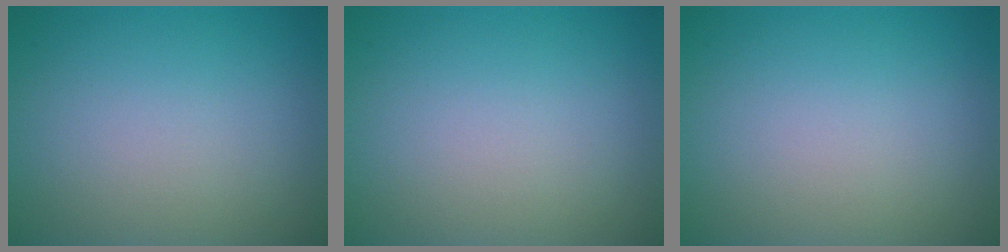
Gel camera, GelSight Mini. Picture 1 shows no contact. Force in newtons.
{"total": 0.0}
{"total": 0.0}